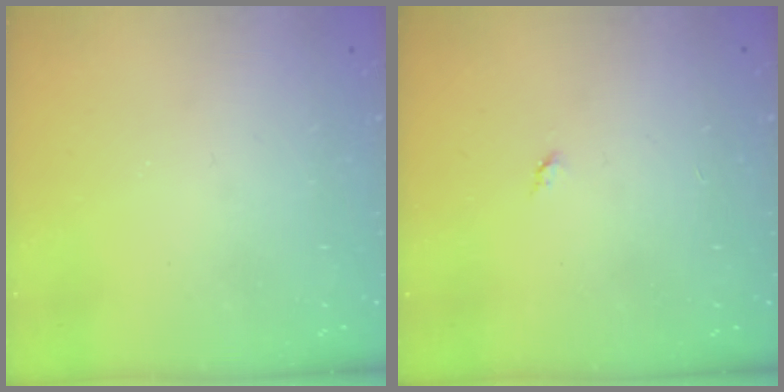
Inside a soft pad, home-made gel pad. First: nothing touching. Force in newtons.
{"total": 2.8, "press": 2.8, "slide": 0.4}